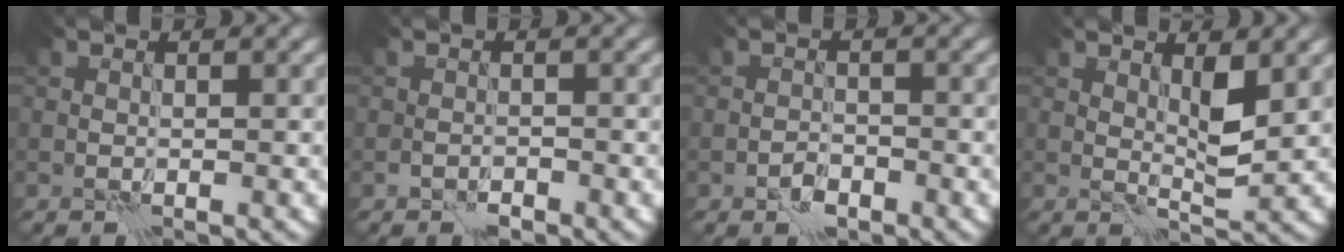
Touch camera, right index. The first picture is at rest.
{"total": 0.8, "force": [-0.6, 0.4, 0.1], "torque": [0.000, 0.001, -0.013]}
{"total": 1.8, "force": [-1.2, 1.0, 0.9], "torque": [-0.012, 0.004, -0.024]}
{"total": 2.5, "force": [1.0, 0.6, 2.2], "torque": [-0.039, -0.007, 0.019]}